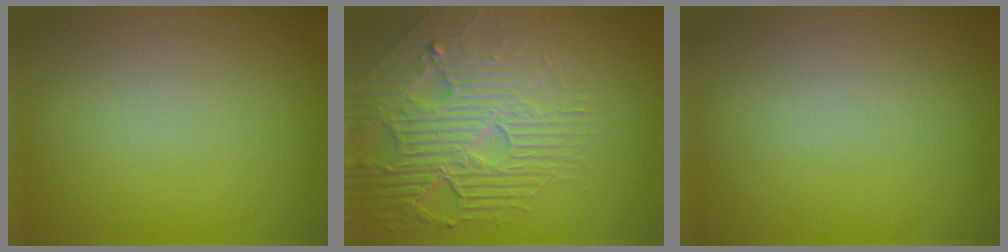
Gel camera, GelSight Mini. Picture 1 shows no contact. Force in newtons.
{"total": 8.5, "press": 5.8, "slide": 6.3}
{"total": 0.0}